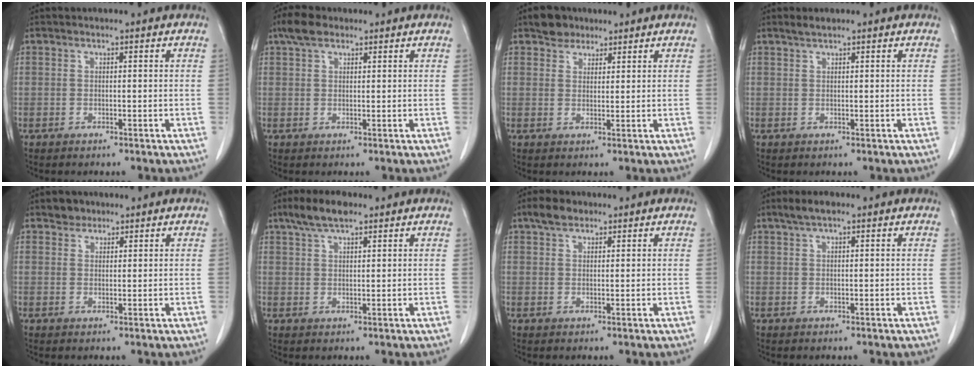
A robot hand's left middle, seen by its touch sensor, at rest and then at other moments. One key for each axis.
{"total": 3.4, "fx": 2.3, "fy": 1.6, "fz": 1.8, "tx": -0.042, "ty": 0.015, "tz": 0.045}
{"total": 3.2, "fx": 2.5, "fy": 1.9, "fz": 0.6, "tx": -0.012, "ty": 0.008, "tz": 0.041}
{"total": 1.3, "fx": 1.1, "fy": 0.1, "fz": 0.6, "tx": -0.016, "ty": 0.005, "tz": 0.025}
{"total": 2.1, "fx": 1.6, "fy": 1.3, "fz": 0.2, "tx": -0.002, "ty": 0.003, "tz": 0.025}
{"total": 5.5, "fx": 3.9, "fy": 1.5, "fz": 3.5, "tx": -0.076, "ty": 0.015, "tz": 0.073}
{"total": 3.1, "fx": 2.3, "fy": 1.5, "fz": 1.4, "tx": -0.032, "ty": 0.010, "tz": 0.041}
{"total": 2.7, "fx": 1.9, "fy": 0.6, "fz": 1.8, "tx": -0.040, "ty": 0.013, "tz": 0.037}